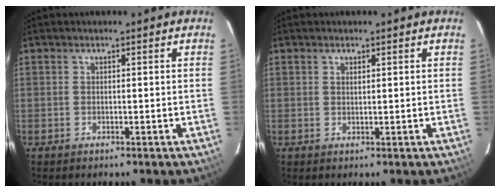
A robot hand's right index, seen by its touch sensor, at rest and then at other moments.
{"total": 0.8, "force": [0.5, 0.3, 0.5], "torque": [-0.008, 0.002, 0.010]}